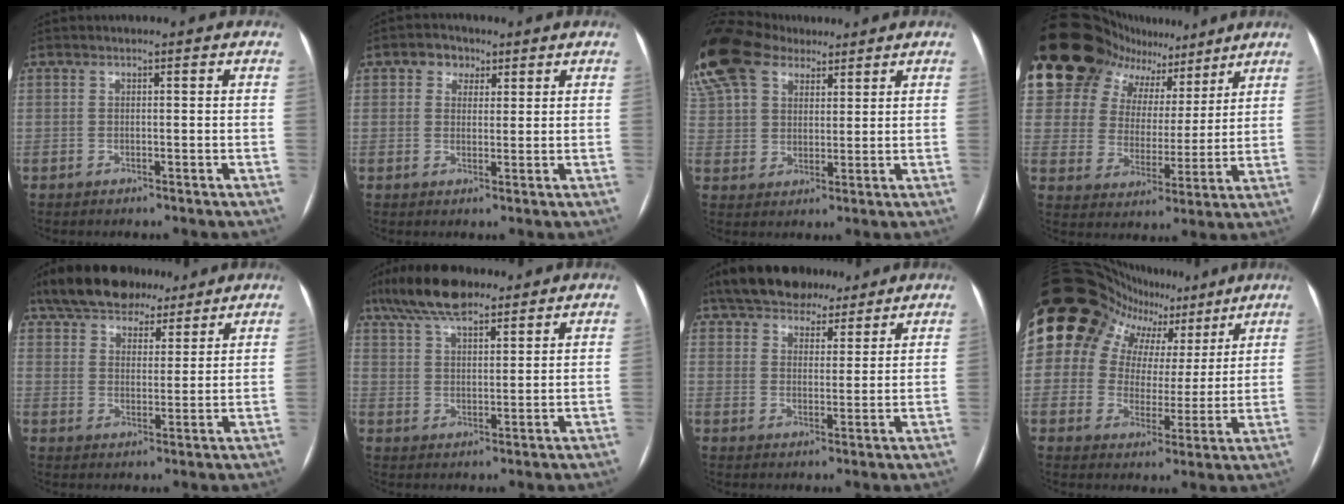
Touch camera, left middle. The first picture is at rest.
{"total": 3.5, "force": [1.8, 2.7, 1.2], "torque": [-0.020, 0.012, 0.028]}
{"total": 20.3, "force": [13.5, 11.9, 9.3], "torque": [-0.270, 0.069, 0.252]}
{"total": 18.9, "force": [14.7, 10.5, 5.4], "torque": [-0.127, 0.043, 0.232]}
{"total": 13.9, "force": [10.9, 6.5, 5.7], "torque": [-0.103, 0.042, 0.174]}
{"total": 10.6, "force": [8.0, 3.4, 6.0], "torque": [-0.116, 0.028, 0.144]}
{"total": 12.1, "force": [9.5, 5.8, 4.7], "torque": [-0.074, 0.034, 0.146]}
{"total": 16.2, "force": [9.3, 12.1, 5.7], "torque": [-0.098, 0.056, 0.131]}